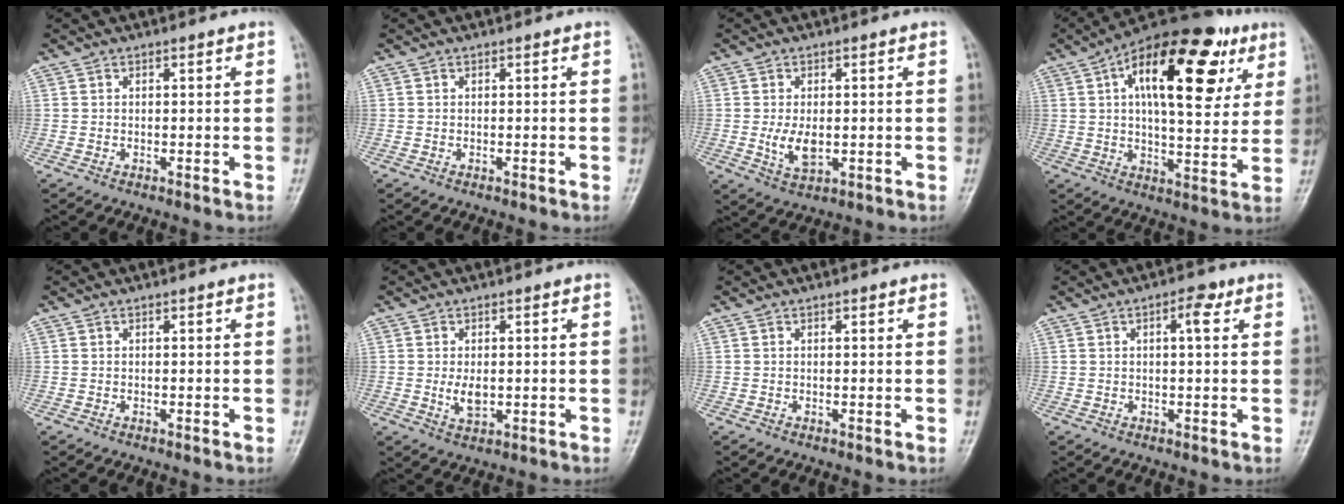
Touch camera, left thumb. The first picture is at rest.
{"total": 0.0}
{"total": 5.4, "force": [-0.3, 3.1, 4.4], "torque": [-0.078, -0.011, 0.000]}
{"total": 24.3, "force": [9.0, 11.0, 19.8], "torque": [-0.268, 0.004, 0.128]}
{"total": 0.0}
{"total": 3.8, "force": [0.0, 2.2, 3.1], "torque": [-0.049, -0.007, 0.005]}
{"total": 0.6, "force": [0.3, 0.3, 0.4], "torque": [-0.008, -0.001, 0.004]}
{"total": 3.6, "force": [1.4, 1.3, 3.1], "torque": [-0.041, 0.004, 0.016]}